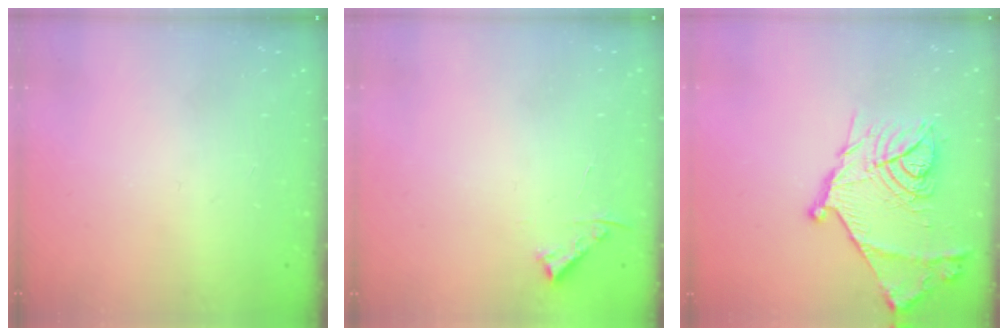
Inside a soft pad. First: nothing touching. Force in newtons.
{"total": 3.4, "press": 3.4, "slide": 0.4}
{"total": 19.7, "press": 19.7, "slide": 1.1}